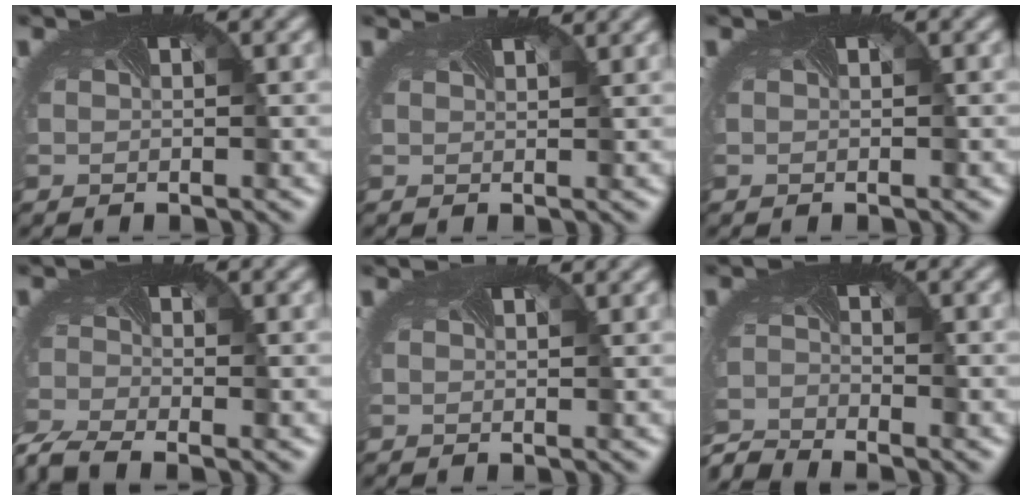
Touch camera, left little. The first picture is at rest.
{"total": 1.4, "force": [1.4, -0.2, 0.1], "torque": [-0.002, 0.000, 0.019]}
{"total": 0.0}
{"total": 4.8, "force": [-4.1, 1.1, 2.2], "torque": [-0.067, -0.030, -0.083]}
{"total": 0.7, "force": [0.7, -0.1, 0.1], "torque": [0.001, -0.002, 0.006]}
{"total": 4.0, "force": [-4.0, 0.1, 0.1], "torque": [-0.019, -0.026, -0.082]}